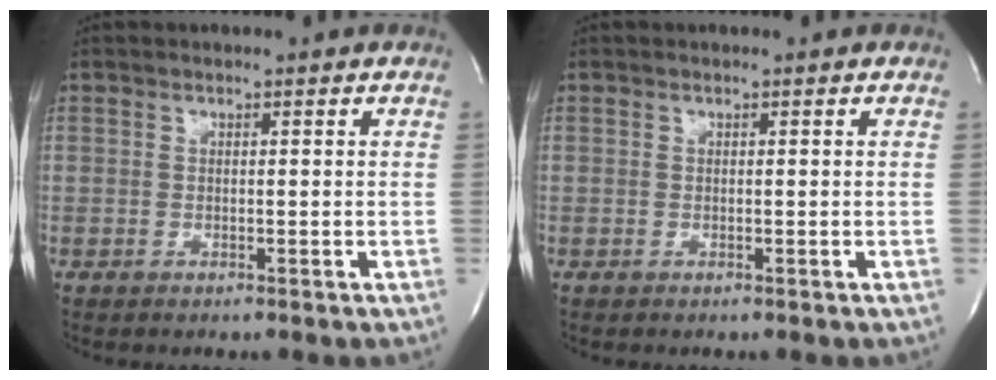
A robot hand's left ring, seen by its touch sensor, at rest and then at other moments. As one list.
[{"total": 0.0}]